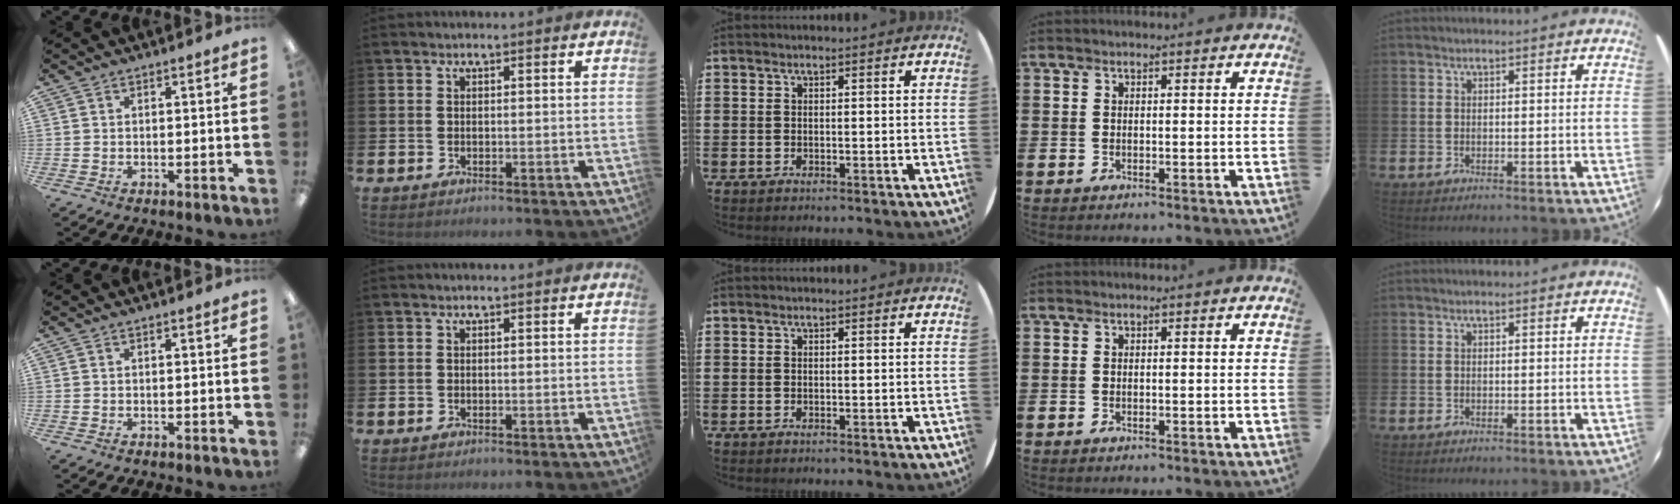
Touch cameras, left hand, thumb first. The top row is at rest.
{}